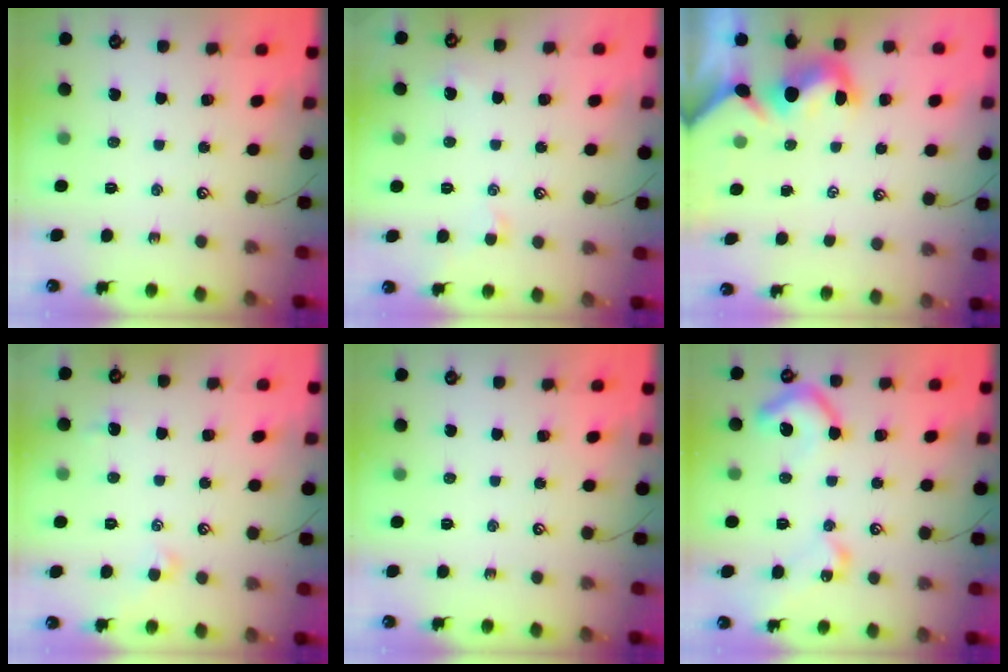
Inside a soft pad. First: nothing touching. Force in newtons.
{"total": 0.5, "press": 0.2, "slide": 0.5}
{"total": 2.1, "press": 1.9, "slide": 1.0}
{"total": 1.3, "press": 1.2, "slide": 0.5}
{"total": 0.0}
{"total": 11.3, "press": 11.2, "slide": 1.0}